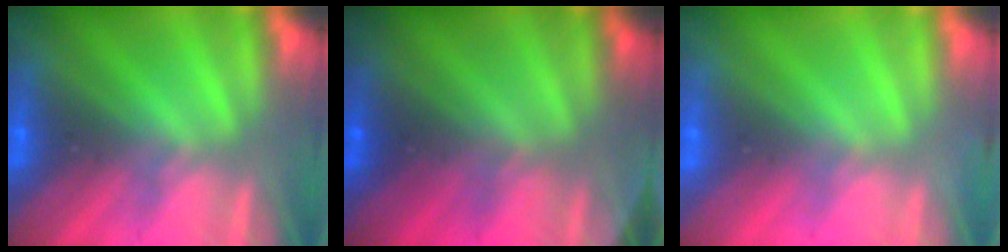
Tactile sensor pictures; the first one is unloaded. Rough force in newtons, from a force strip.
{"total": 2.8}
{"total": 2.9}